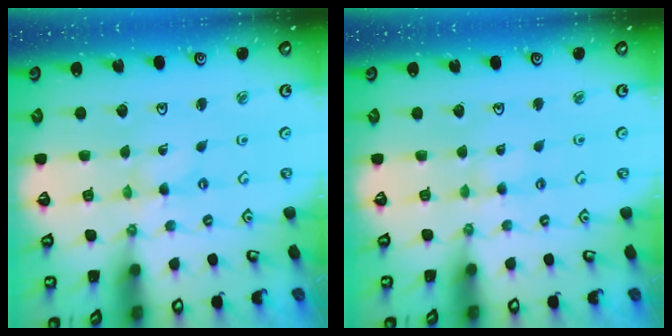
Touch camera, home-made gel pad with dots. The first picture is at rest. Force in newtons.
{"total": 2.0, "press": 2.0, "slide": 0.3}